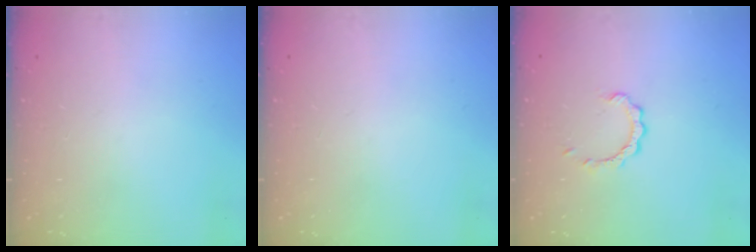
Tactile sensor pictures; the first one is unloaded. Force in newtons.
{"total": 0.0}
{"total": 2.4, "press": 2.4, "slide": 0.2}